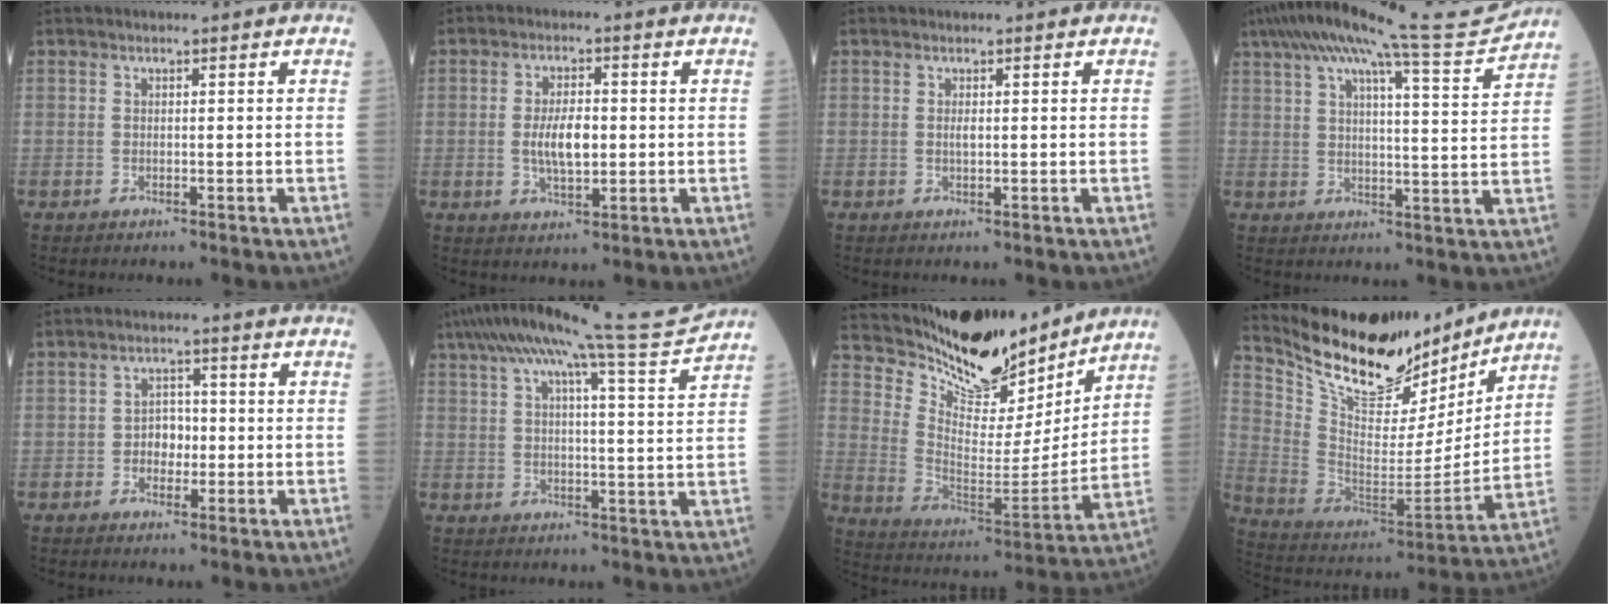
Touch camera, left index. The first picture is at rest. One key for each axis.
{"total": 5.6, "fx": -0.2, "fy": 2.2, "fz": 5.2, "tx": -0.106, "ty": 0.001, "tz": -0.001}
{"total": 0.7, "fx": 0.2, "fy": 0.2, "fz": 0.6, "tx": -0.017, "ty": -0.002, "tz": 0.003}
{"total": 16.3, "fx": 14.3, "fy": -0.8, "fz": 7.7, "tx": -0.131, "ty": -0.007, "tz": 0.200}
{"total": 3.2, "fx": -0.6, "fy": 2.3, "fz": 2.2, "tx": -0.031, "ty": 0.009, "tz": -0.012}
{"total": 14.5, "fx": 12.5, "fy": -2.1, "fz": 7.0, "tx": -0.118, "ty": -0.015, "tz": 0.173}
{"total": 15.8, "fx": 14.6, "fy": 3.9, "fz": 4.7, "tx": -0.099, "ty": -0.028, "tz": 0.244}
{"total": 20.0, "fx": 17.8, "fy": 5.3, "fz": 7.4, "tx": -0.144, "ty": -0.027, "tz": 0.298}